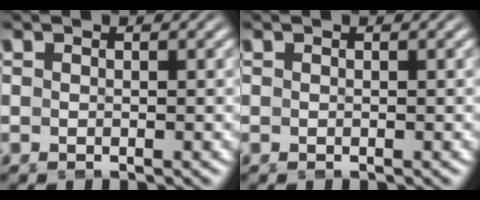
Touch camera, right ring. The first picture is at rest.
{"total": 0.0}